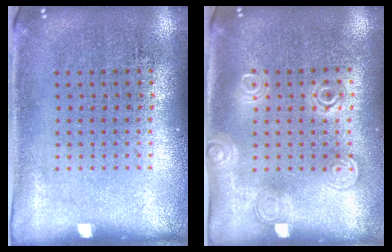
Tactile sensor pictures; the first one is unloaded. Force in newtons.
{"total": 1.4, "press": 1.3, "slide": 0.4}